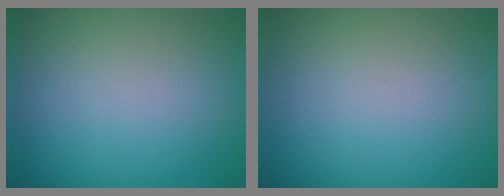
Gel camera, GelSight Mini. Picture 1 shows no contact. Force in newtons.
{"total": 0.0}